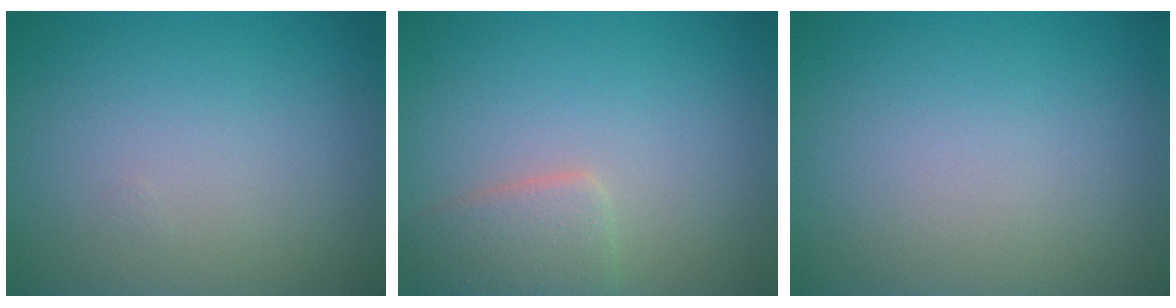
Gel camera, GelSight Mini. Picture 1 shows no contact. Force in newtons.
{"total": 2.6, "press": 2.5, "slide": 0.3}
{"total": 0.0}